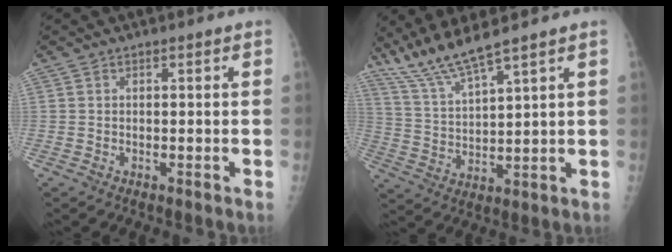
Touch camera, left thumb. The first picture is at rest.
{"total": 9.1, "force": [7.6, 0.2, 5.0], "torque": [-0.107, -0.038, 0.164]}